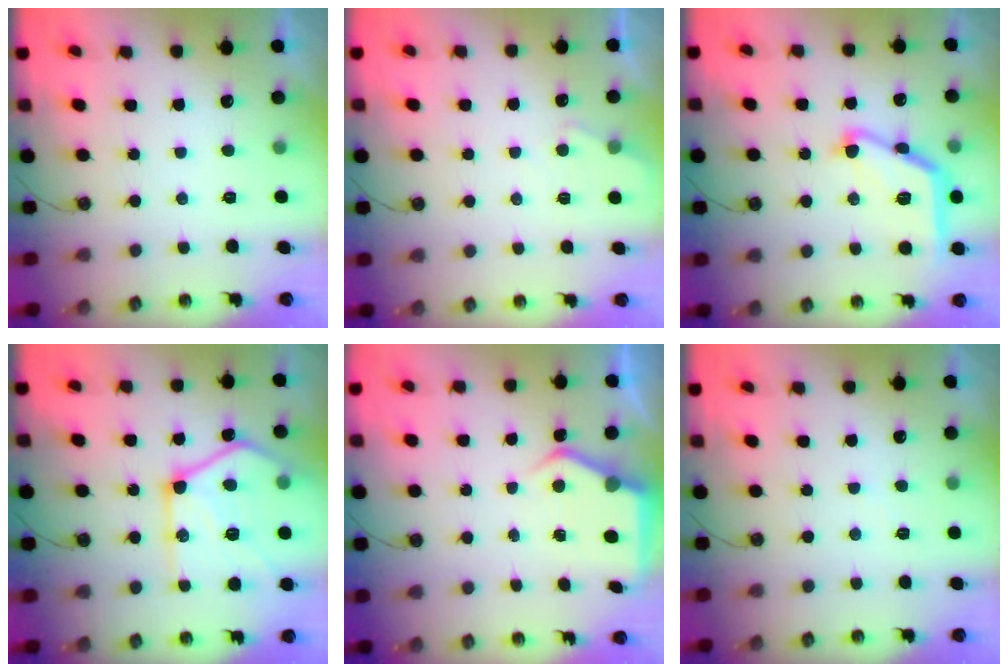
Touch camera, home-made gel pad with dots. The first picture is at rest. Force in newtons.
{"total": 3.9, "press": 3.9, "slide": 0.4}
{"total": 16.7, "press": 16.7, "slide": 0.5}
{"total": 24.2, "press": 24.1, "slide": 1.8}
{"total": 5.0, "press": 5.0, "slide": 0.4}
{"total": 3.2, "press": 3.2, "slide": 0.6}